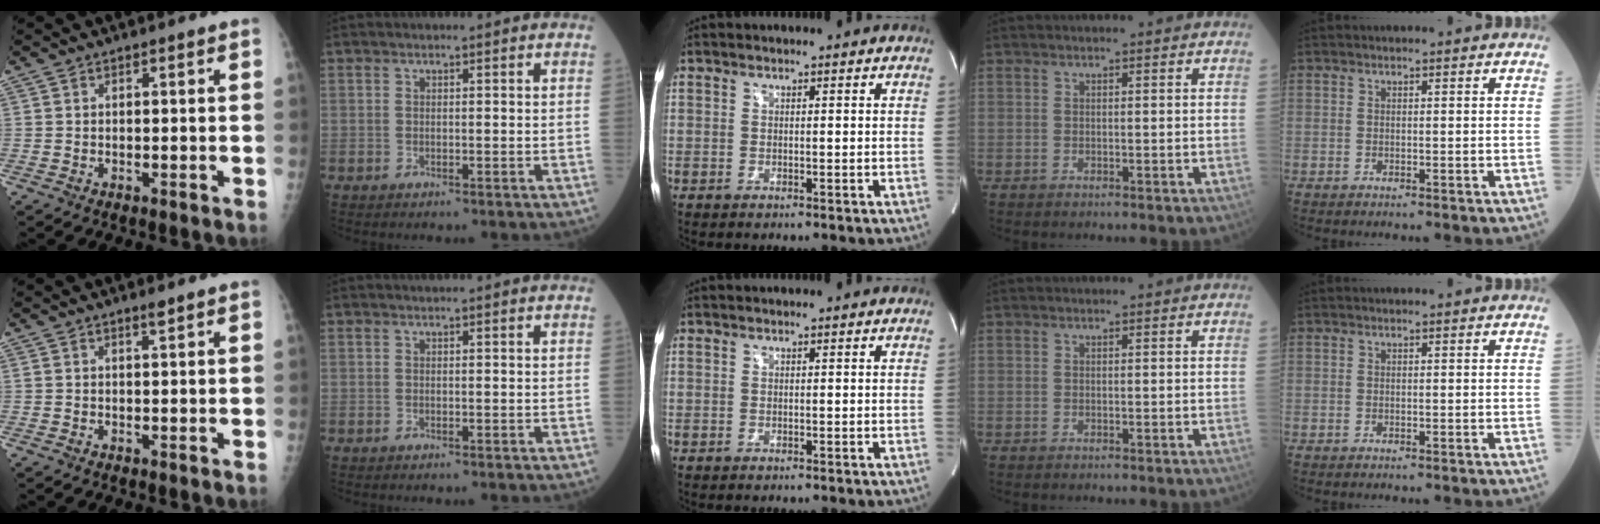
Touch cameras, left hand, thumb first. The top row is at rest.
{"thumb": {"total": 0.7, "force": [0.6, -0.1, 0.5], "torque": [-0.005, -0.003, 0.010]}, "index": {"total": 1.0, "force": [0.7, -0.1, 0.6], "torque": [-0.012, 0.010, 0.008]}}